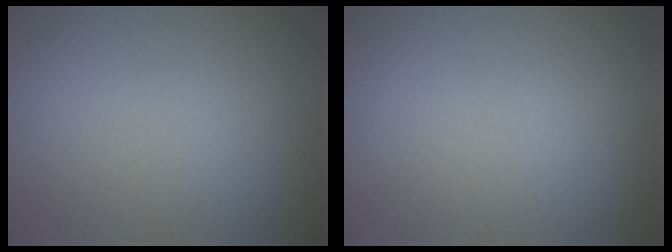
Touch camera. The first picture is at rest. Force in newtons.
{"total": 0.0}